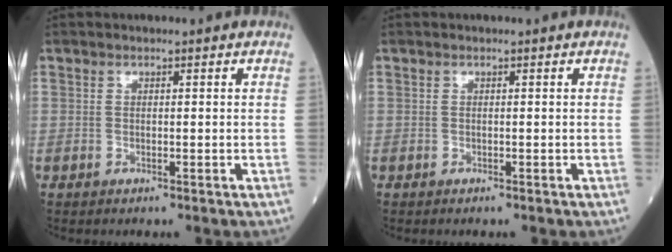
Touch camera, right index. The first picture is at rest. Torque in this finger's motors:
{"motor_torque": [0.19, 0.04, 0.09, 0.01]}